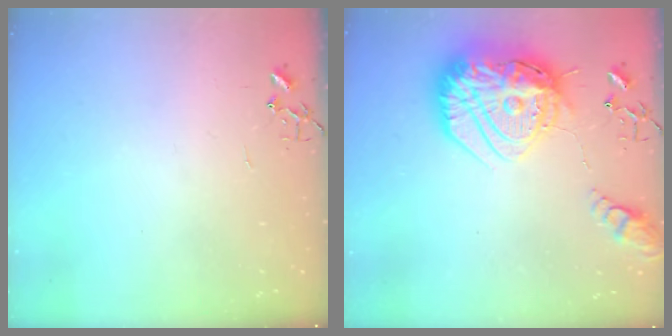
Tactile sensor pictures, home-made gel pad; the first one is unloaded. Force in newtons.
{"total": 27.0, "press": 26.8, "slide": 2.8}